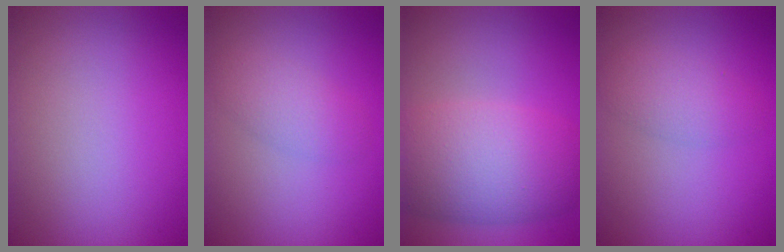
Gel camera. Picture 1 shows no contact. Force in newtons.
{"total": 2.2, "press": 2.2, "slide": 0.1}
{"total": 8.3, "press": 8.3, "slide": 0.2}
{"total": 2.4, "press": 2.4, "slide": 0.1}